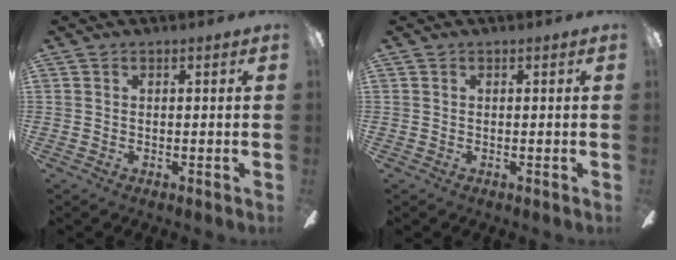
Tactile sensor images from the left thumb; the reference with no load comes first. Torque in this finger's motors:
{"motor_torque": [0.01, 0.01, -0.01, 0.01, 0.00]}